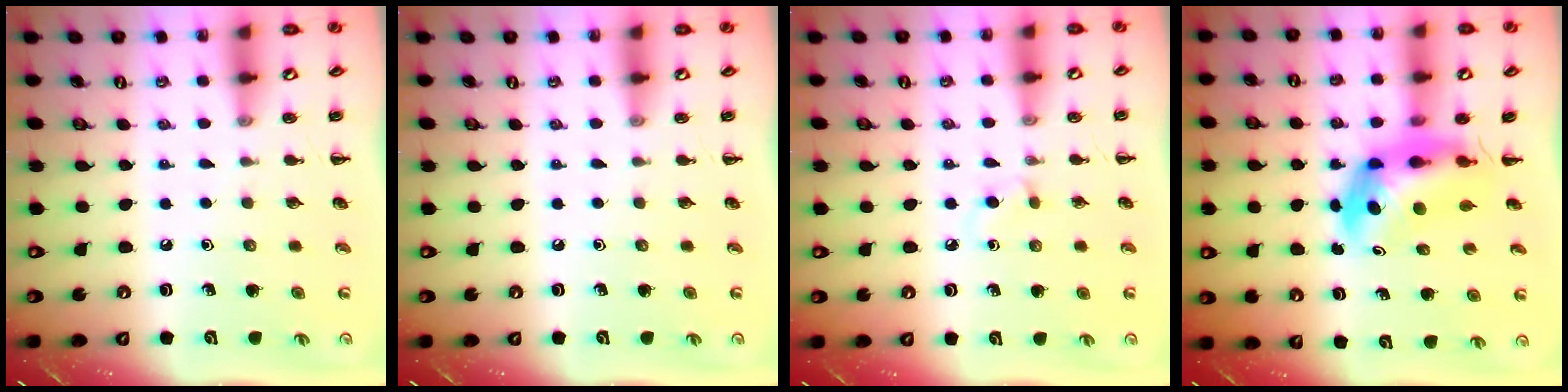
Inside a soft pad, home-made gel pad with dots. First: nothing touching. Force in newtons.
{"total": 0.0}
{"total": 1.9, "press": 1.6, "slide": 1.0}
{"total": 6.0, "press": 5.7, "slide": 1.8}